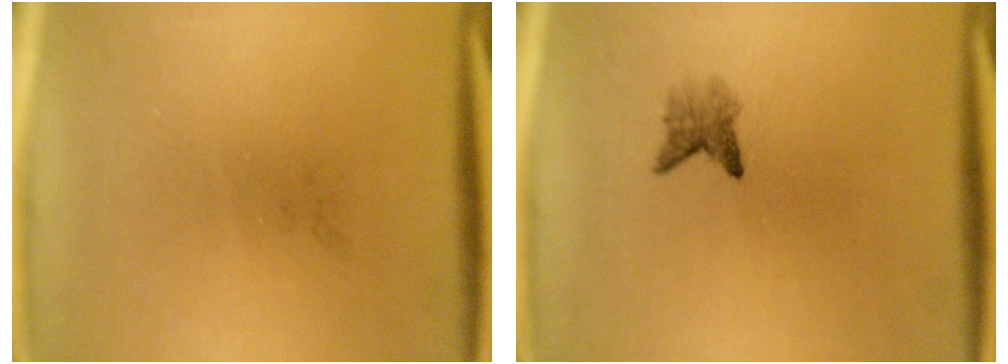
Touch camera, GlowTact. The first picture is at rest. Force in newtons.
{"total": 2.0}